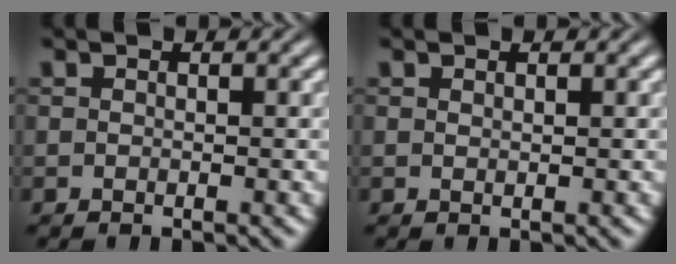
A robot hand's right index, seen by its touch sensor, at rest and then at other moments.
{"total": 0.7, "force": [0.4, -0.6, 0.1], "torque": [0.002, -0.003, 0.012]}